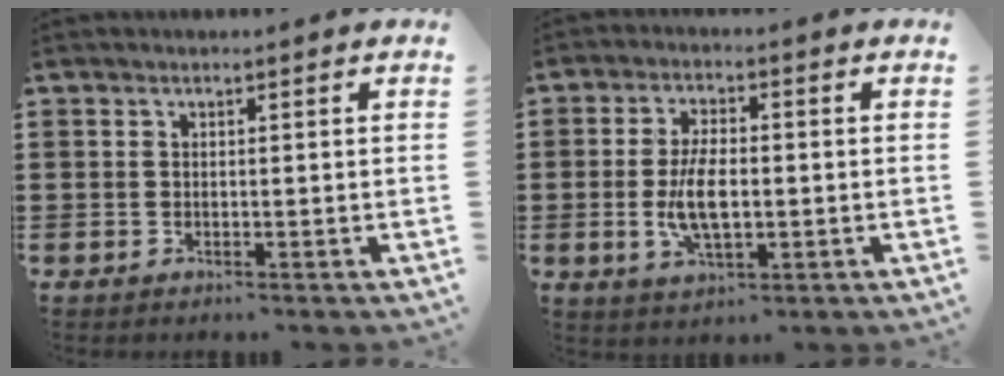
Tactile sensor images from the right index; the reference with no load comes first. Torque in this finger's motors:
{"motor_torque": [1.82, 0.32, 0.85, 0.21]}